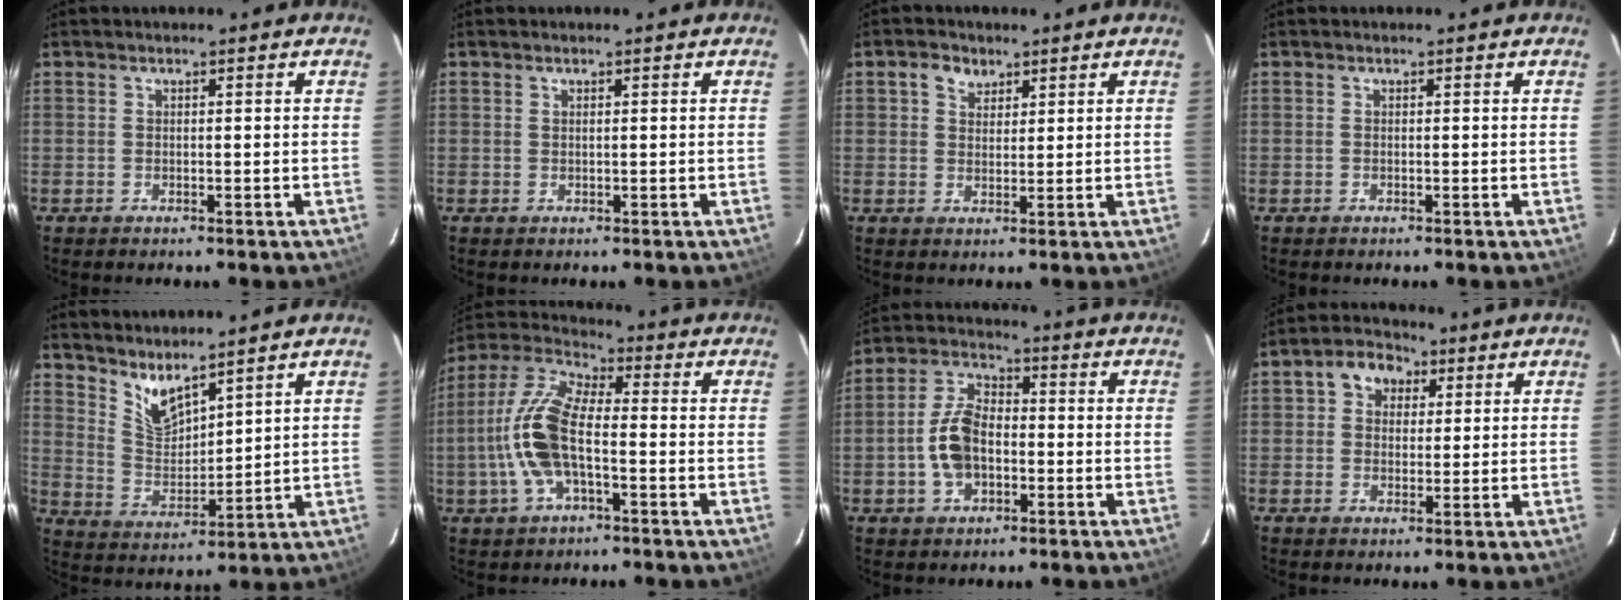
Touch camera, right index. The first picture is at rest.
{"total": 0.0}
{"total": 3.4, "force": [1.8, 2.6, 1.2], "torque": [-0.018, 0.012, 0.034]}
{"total": 0.0}
{"total": 7.3, "force": [6.0, 1.9, 3.7], "torque": [-0.068, -0.010, 0.124]}
{"total": 13.5, "force": [-2.8, 5.3, 12.1], "torque": [-0.261, 0.007, -0.061]}
{"total": 9.0, "force": [-2.1, 5.7, 6.7], "torque": [-0.139, 0.020, -0.033]}
{"total": 6.1, "force": [2.2, 4.9, 2.9], "torque": [-0.048, 0.023, 0.034]}